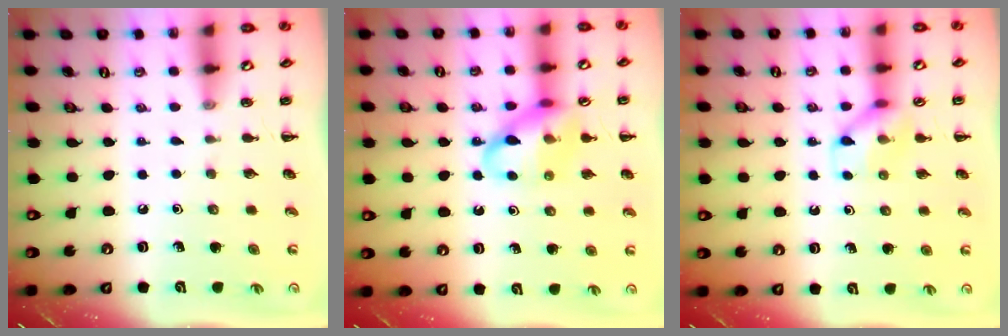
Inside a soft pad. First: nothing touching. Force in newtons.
{"total": 13.4, "press": 13.2, "slide": 2.3}
{"total": 9.8, "press": 9.7, "slide": 0.7}